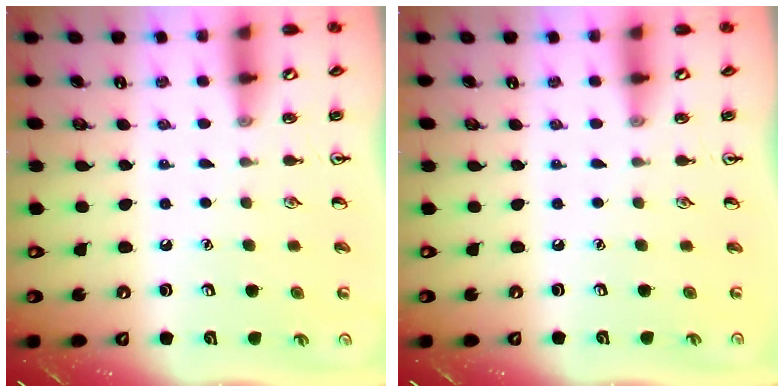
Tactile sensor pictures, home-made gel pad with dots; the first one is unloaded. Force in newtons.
{"total": 0.0}